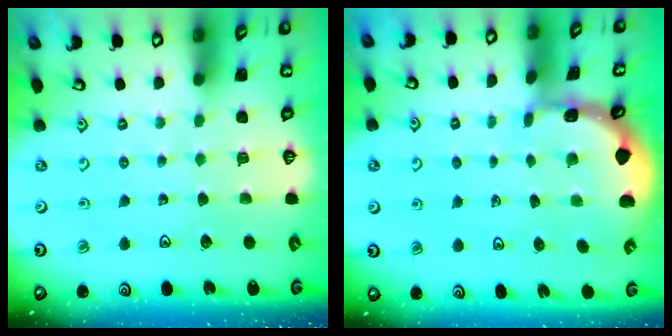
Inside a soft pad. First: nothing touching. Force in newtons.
{"total": 1.0, "press": 1.0, "slide": 0.2}